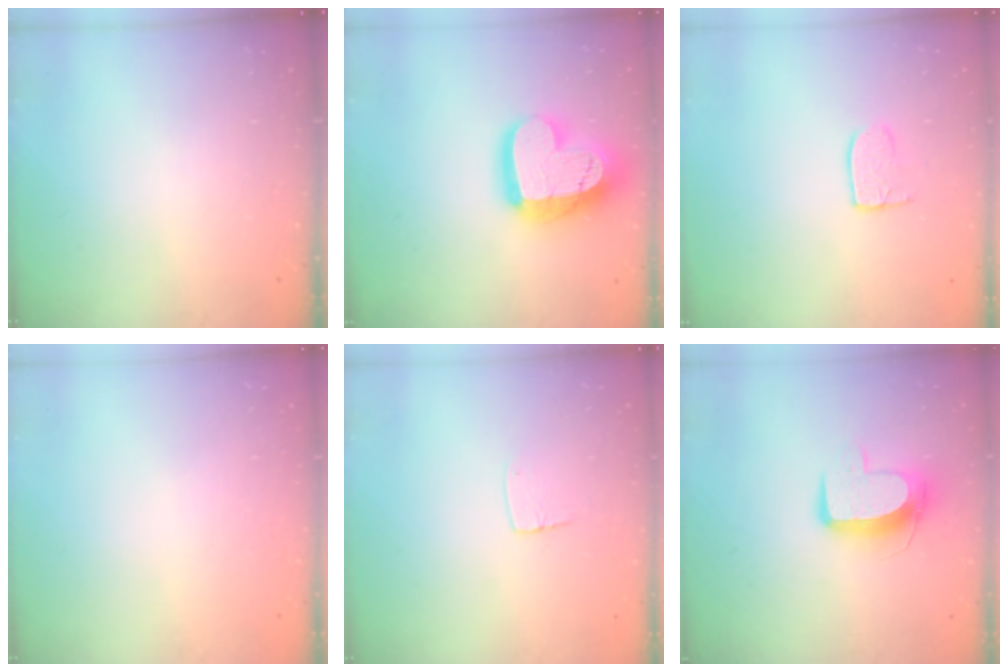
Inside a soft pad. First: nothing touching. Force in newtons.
{"total": 19.9, "press": 19.9, "slide": 1.5}
{"total": 5.9, "press": 5.9, "slide": 0.4}
{"total": 0.0}
{"total": 5.3, "press": 5.3, "slide": 0.4}
{"total": 10.2, "press": 10.2, "slide": 0.2}